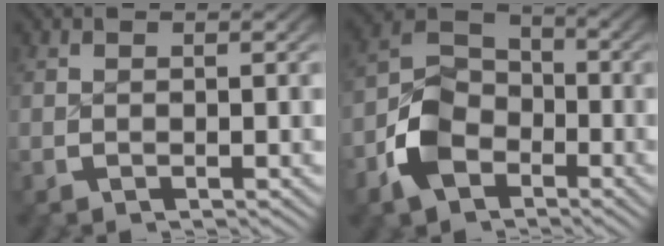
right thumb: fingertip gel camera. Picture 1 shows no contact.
{"total": 6.9, "force": [-2.5, 5.2, 3.7], "torque": [-0.062, -0.003, -0.047]}